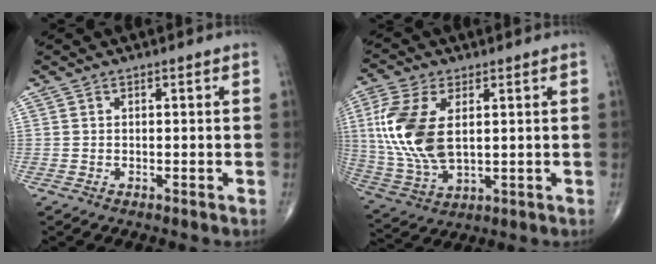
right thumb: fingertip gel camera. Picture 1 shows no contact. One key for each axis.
{"total": 15.1, "fx": 2.6, "fy": 8.1, "fz": 12.5, "tx": -0.276, "ty": -0.010, "tz": 0.057}